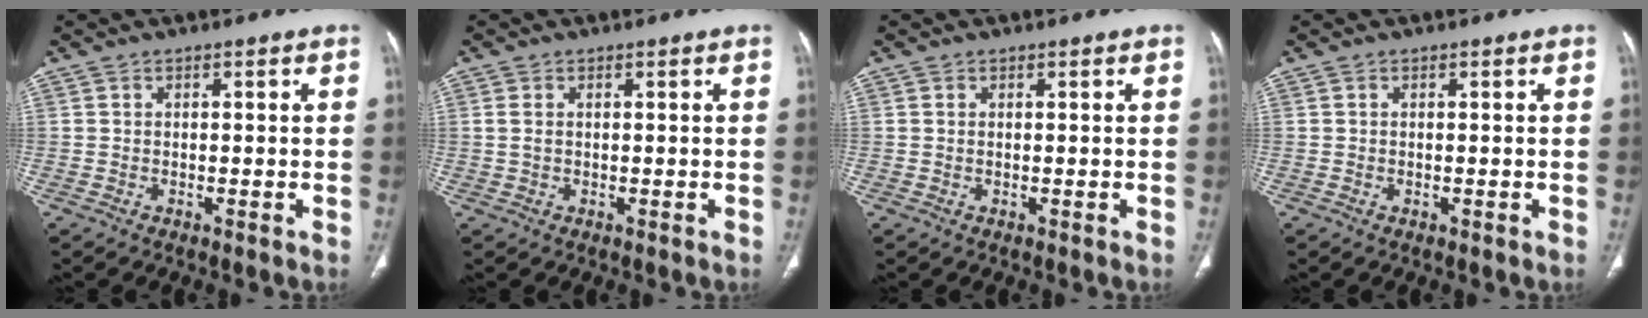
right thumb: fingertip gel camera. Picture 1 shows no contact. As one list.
[{"total": 1.5, "force": [0.3, 0.9, 1.2], "torque": [-0.037, 0.006, 0.010]}, {"total": 0.0}, {"total": 0.0}]